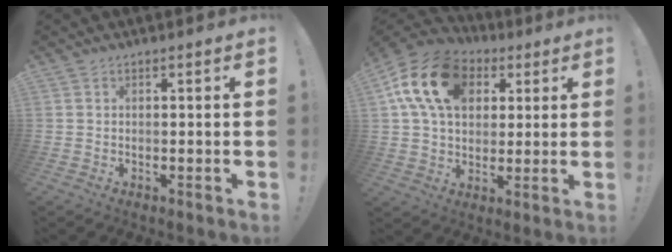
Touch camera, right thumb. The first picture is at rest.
{"total": 19.0, "force": [6.4, 13.5, 11.8], "torque": [-0.192, -0.004, 0.122]}